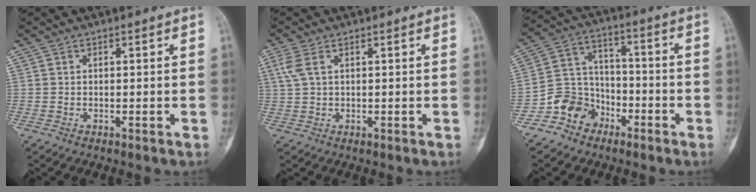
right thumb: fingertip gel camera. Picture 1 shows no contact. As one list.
[{"total": 3.2, "force": [1.3, 1.5, 2.4], "torque": [-0.075, 0.015, 0.035]}, {"total": 9.6, "force": [-5.9, 7.3, 2.2], "torque": [-0.012, 0.065, -0.116]}]